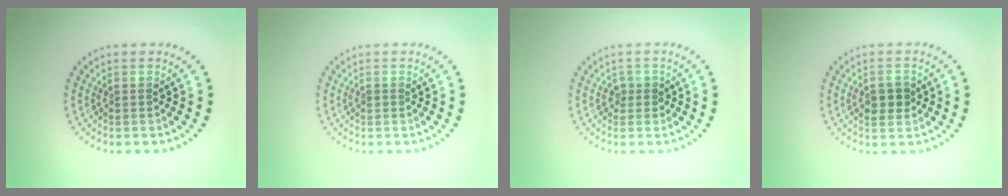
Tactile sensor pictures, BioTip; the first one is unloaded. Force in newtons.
{"total": 0.6, "press": 0.6, "slide": 0.1}
{"total": 1.2, "press": 1.0, "slide": 0.7}
{"total": 2.3, "press": 2.2, "slide": 0.2}